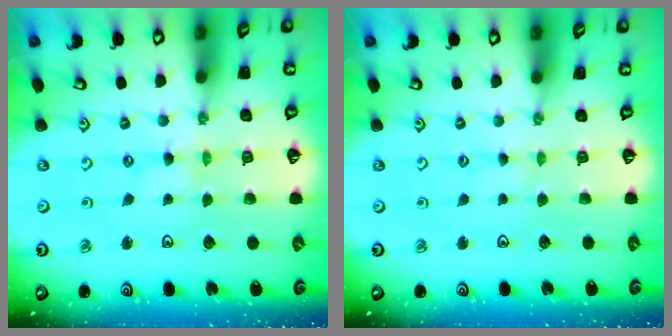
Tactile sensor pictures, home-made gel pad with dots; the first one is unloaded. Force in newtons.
{"total": 0.9, "press": 0.9, "slide": 0.2}